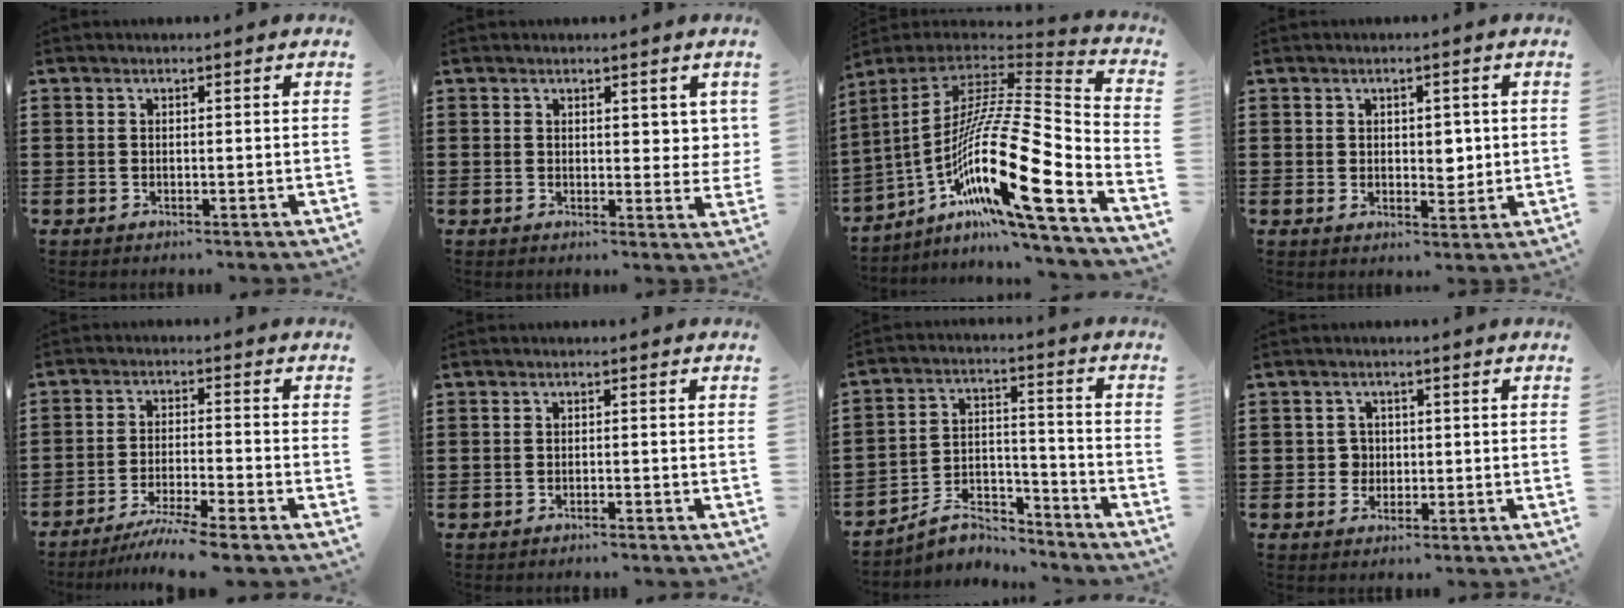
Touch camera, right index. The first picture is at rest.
{"total": 2.8, "force": [1.4, 1.5, 1.8], "torque": [-0.014, -0.001, 0.021]}
{"total": 20.0, "force": [-8.1, 3.8, 17.8], "torque": [-0.332, -0.019, -0.156]}
{"total": 3.4, "force": [0.4, 2.3, 2.4], "torque": [-0.028, 0.002, 0.000]}
{"total": 5.4, "force": [-4.7, -0.5, 2.7], "torque": [-0.058, -0.019, -0.091]}
{"total": 0.8, "force": [-0.8, -0.1, 0.2], "torque": [-0.006, -0.001, -0.016]}
{"total": 6.3, "force": [-5.7, 2.2, 1.4], "torque": [-0.036, 0.011, -0.114]}
{"total": 2.1, "force": [-0.2, 1.9, 0.7], "torque": [-0.020, 0.007, -0.005]}